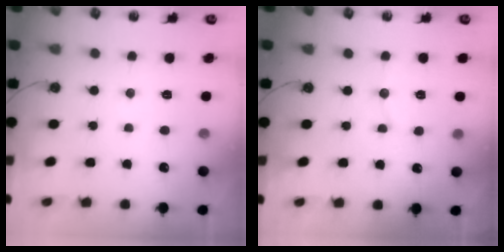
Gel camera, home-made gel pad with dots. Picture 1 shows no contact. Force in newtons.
{"total": 4.9, "press": 4.8, "slide": 0.9}